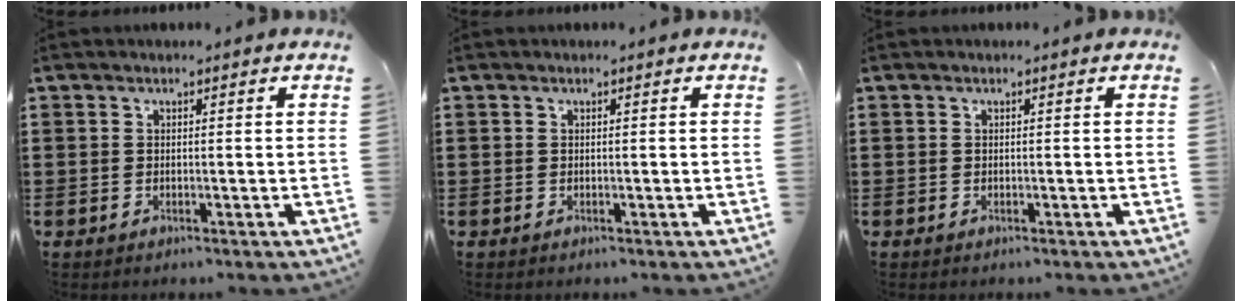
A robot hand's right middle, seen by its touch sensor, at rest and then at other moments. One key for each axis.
{"total": 0.0}
{"total": 0.0}